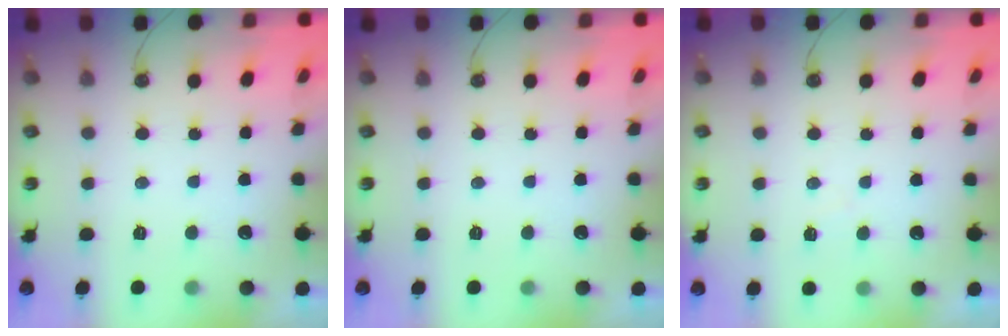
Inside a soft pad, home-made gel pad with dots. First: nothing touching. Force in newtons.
{"total": 0.0}
{"total": 3.8, "press": 3.8, "slide": 0.5}